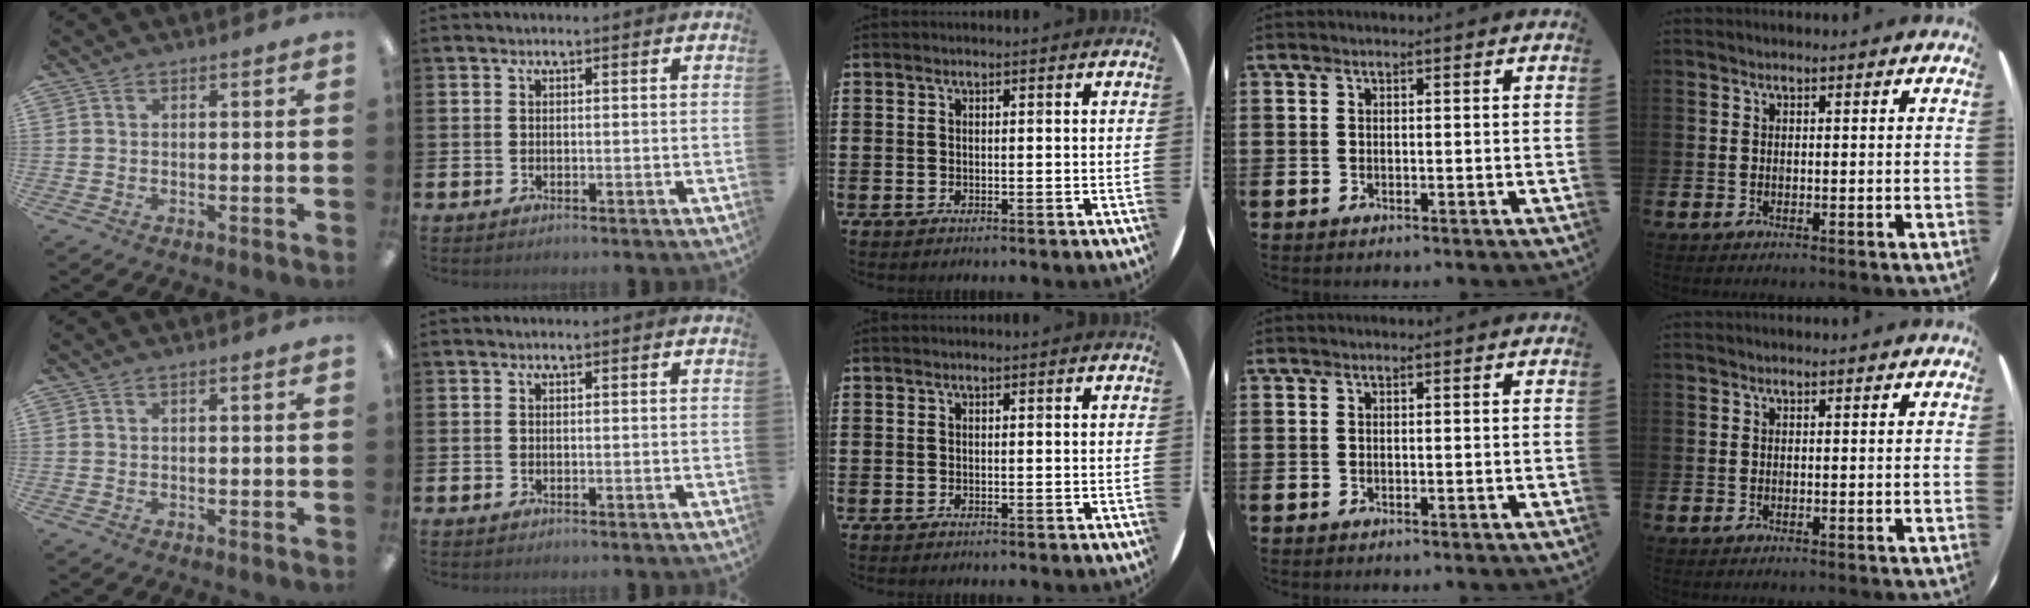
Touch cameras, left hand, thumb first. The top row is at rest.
{"thumb": {"total": 0.5, "force": [0.2, 0.0, 0.4], "torque": [-0.008, 0.000, 0.004]}}